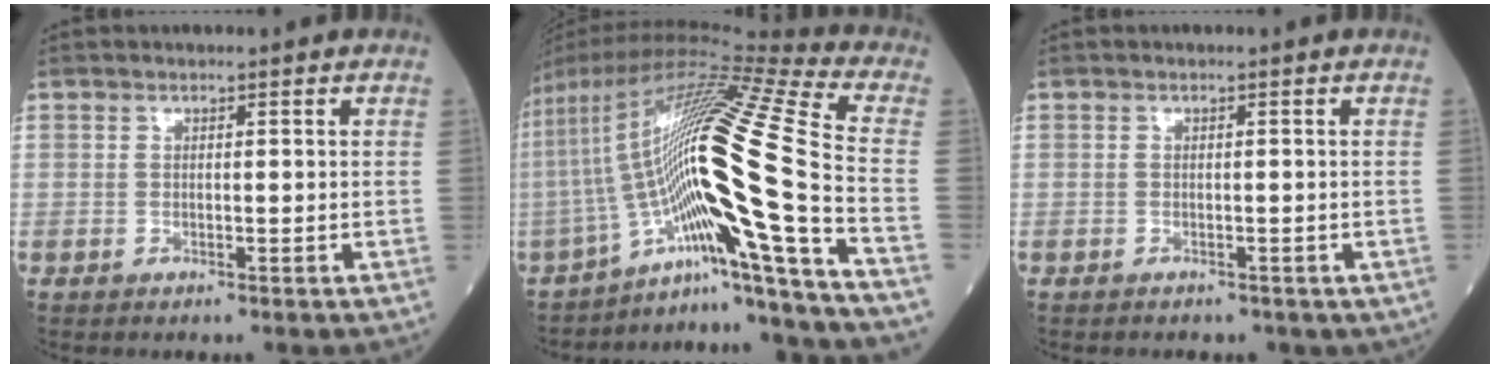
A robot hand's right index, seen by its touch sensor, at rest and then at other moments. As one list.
[{"total": 26.3, "force": [-9.8, -1.1, 24.4], "torque": [-0.448, 0.009, -0.171]}, {"total": 2.9, "force": [-2.1, 1.8, 1.0], "torque": [-0.013, 0.000, -0.018]}]